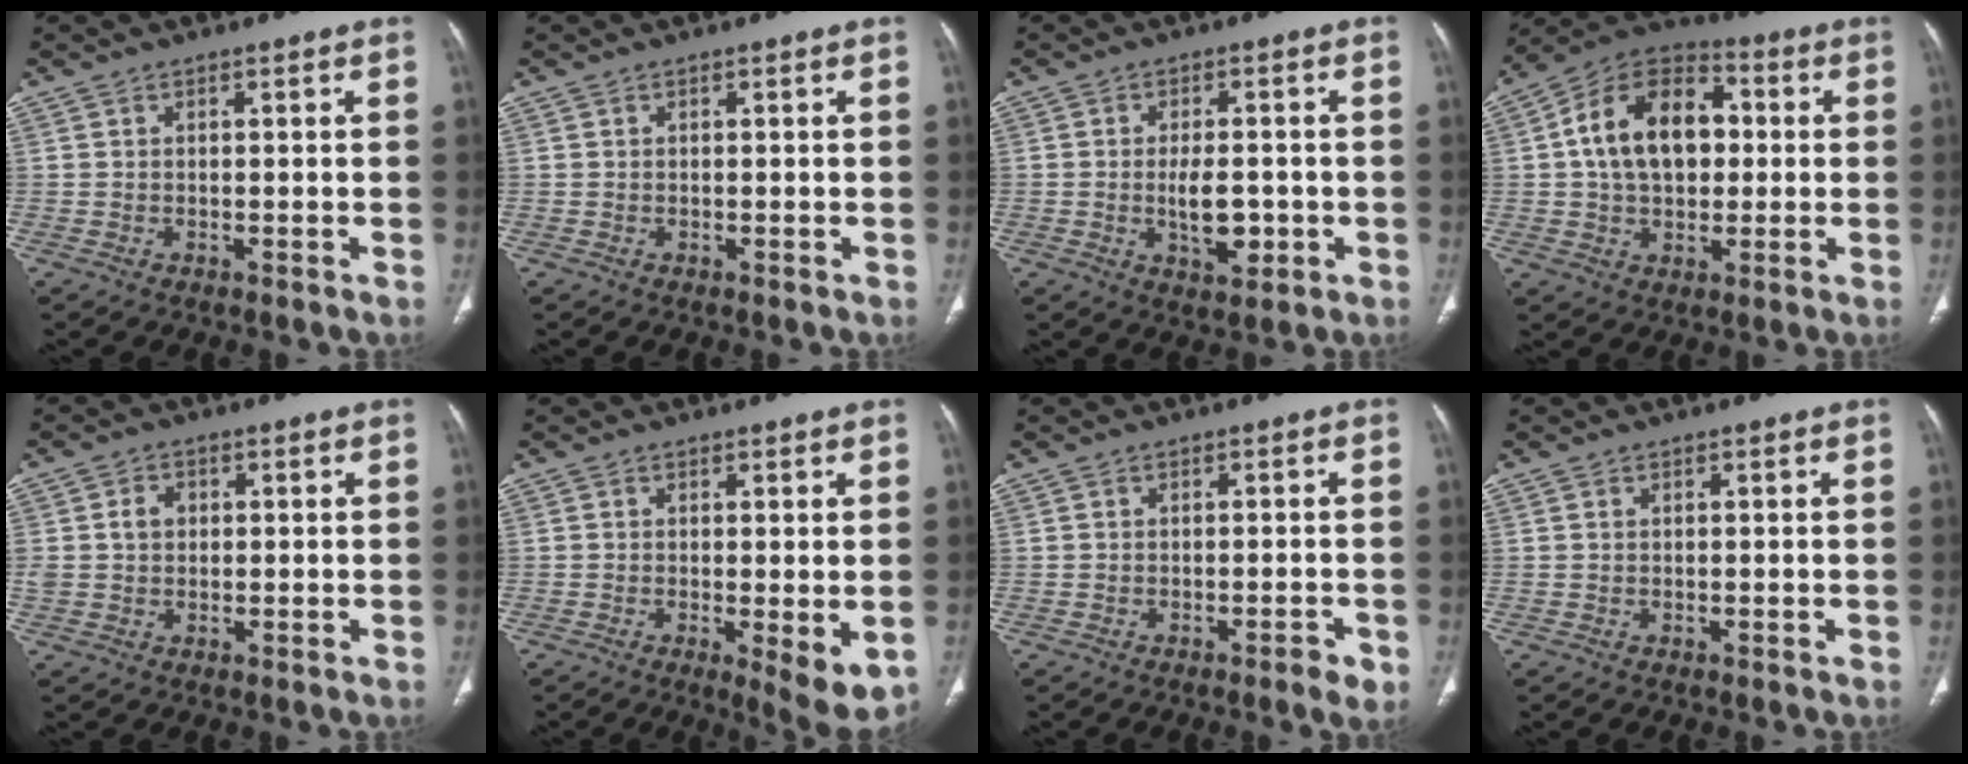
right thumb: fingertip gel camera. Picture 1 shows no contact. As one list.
[{"total": 0.0}, {"total": 6.5, "force": [-1.2, 3.3, 5.5], "torque": [-0.077, 0.001, -0.012]}, {"total": 17.4, "force": [2.0, 11.5, 12.9], "torque": [-0.189, 0.025, 0.026]}, {"total": 4.1, "force": [0.6, 3.3, 2.2], "torque": [-0.035, 0.008, 0.013]}, {"total": 6.8, "force": [-1.4, 2.0, 6.4], "torque": [-0.092, -0.022, -0.018]}, {"total": 2.7, "force": [-1.4, 0.7, 2.2], "torque": [-0.031, 0.004, -0.018]}, {"total": 0.0}]